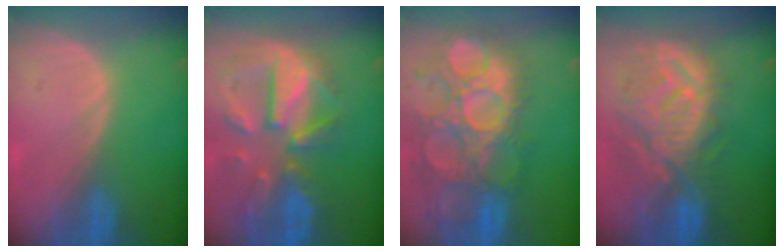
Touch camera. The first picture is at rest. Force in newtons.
{"total": 11.9, "press": 10.4, "slide": 5.7}
{"total": 14.9, "press": 12.8, "slide": 7.7}
{"total": 11.6, "press": 10.7, "slide": 4.6}